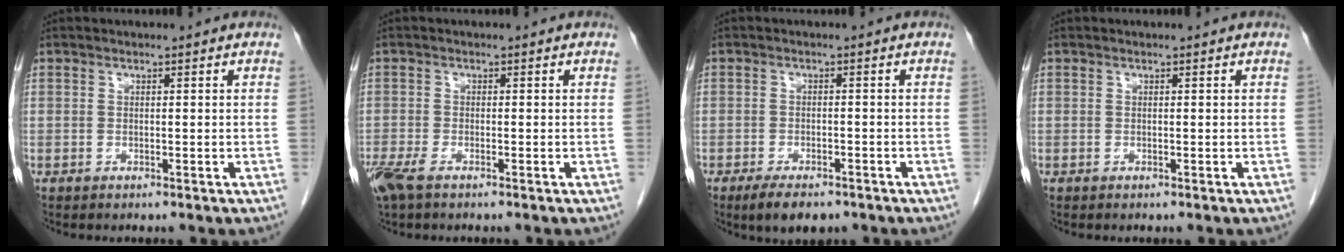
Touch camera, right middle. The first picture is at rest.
{"total": 3.8, "force": [-2.5, 1.1, 2.5], "torque": [-0.059, -0.009, -0.047]}
{"total": 5.1, "force": [-3.7, 1.9, 3.0], "torque": [-0.052, -0.007, -0.056]}
{"total": 0.0}